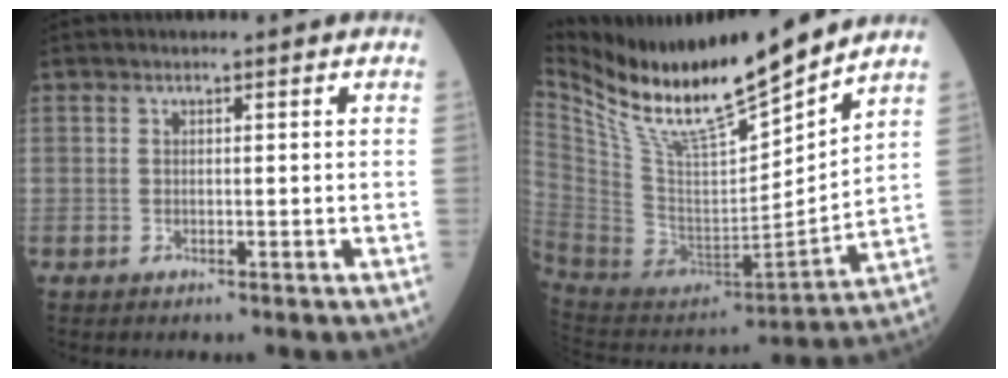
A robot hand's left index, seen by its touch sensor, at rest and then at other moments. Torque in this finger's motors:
{"motor_torque": [0.15, -0.30, 0.23, 0.07]}